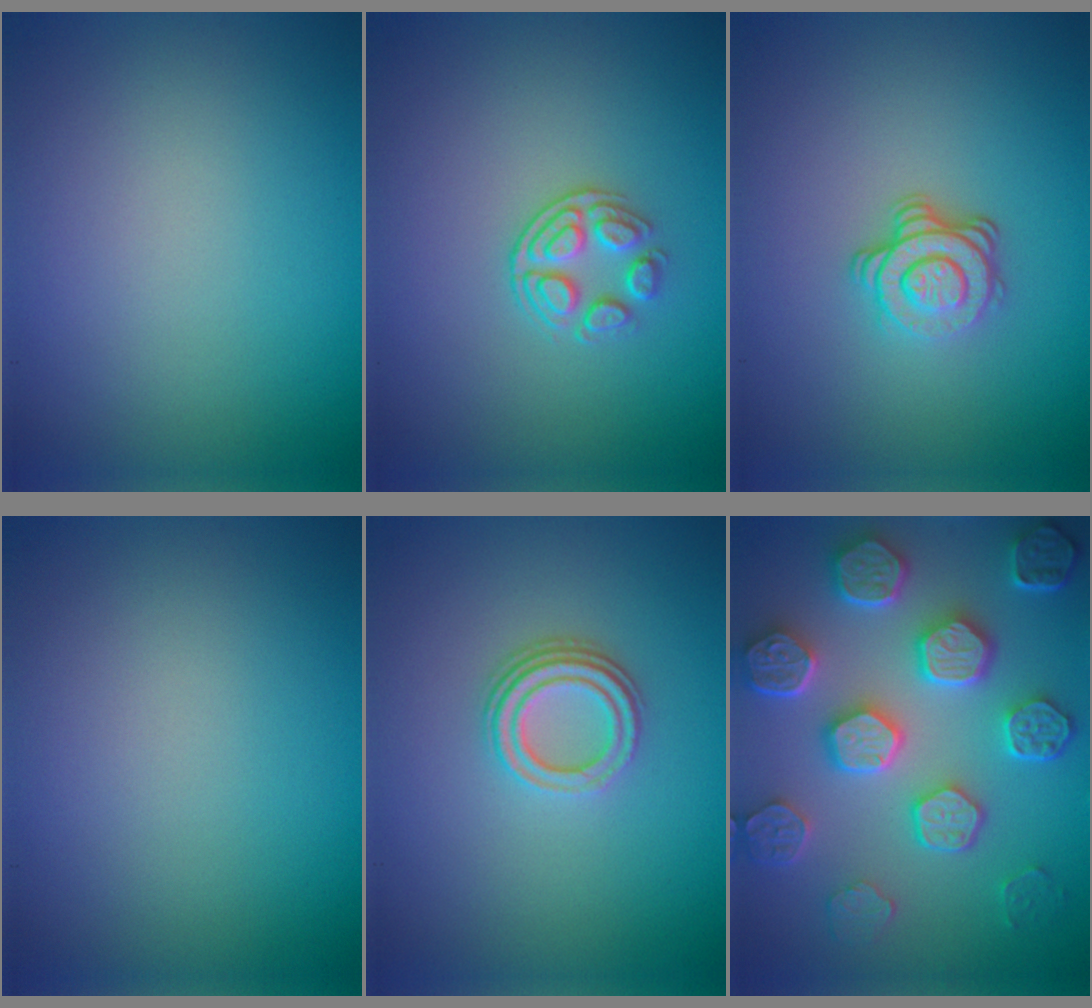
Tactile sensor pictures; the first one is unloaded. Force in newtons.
{"total": 2.4, "press": 1.8, "slide": 1.6}
{"total": 3.7, "press": 2.6, "slide": 2.6}
{"total": 0.0}
{"total": 3.2, "press": 2.4, "slide": 2.2}
{"total": 8.2, "press": 6.5, "slide": 5.0}